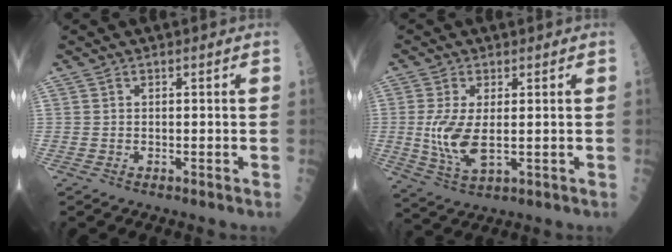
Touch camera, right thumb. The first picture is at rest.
{"total": 8.4, "force": [0.0, 3.6, 7.6], "torque": [-0.171, -0.015, 0.009]}